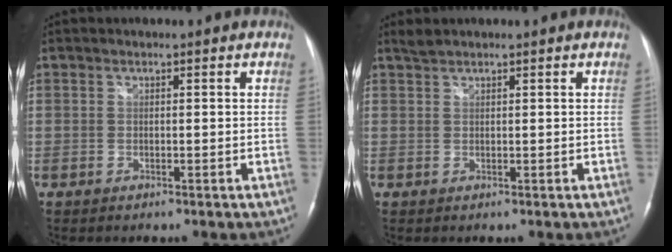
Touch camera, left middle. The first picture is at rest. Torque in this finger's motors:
{"motor_torque": [0.16, -0.03, -0.08, 0.01]}